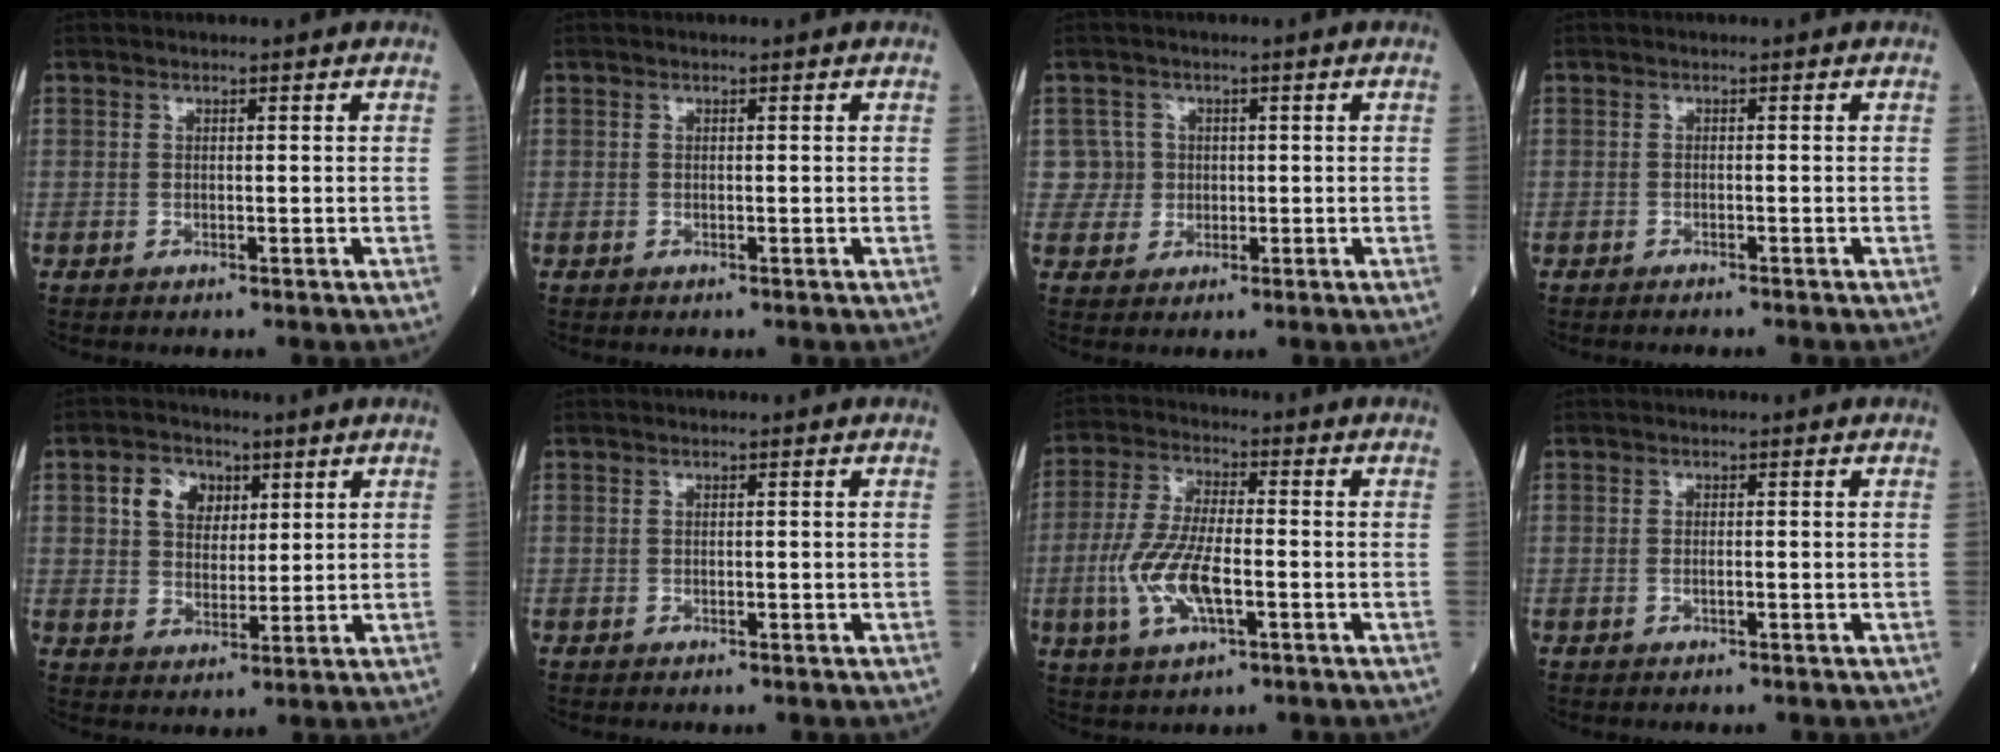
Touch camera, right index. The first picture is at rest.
{"total": 0.0}
{"total": 3.3, "force": [0.4, 3.2, -0.4], "torque": [0.021, 0.008, 0.007]}
{"total": 2.5, "force": [-2.2, -0.1, 1.1], "torque": [-0.016, -0.001, -0.025]}
{"total": 6.4, "force": [2.6, 4.6, 3.5], "torque": [-0.067, 0.019, 0.053]}
{"total": 0.0}
{"total": 10.3, "force": [-2.6, 3.1, 9.5], "torque": [-0.210, -0.003, -0.046]}
{"total": 0.6, "force": [-0.2, 0.0, 0.6], "torque": [-0.015, 0.001, -0.001]}